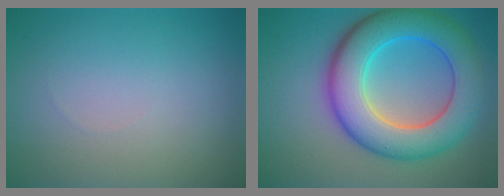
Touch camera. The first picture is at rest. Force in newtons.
{"total": 10.0, "press": 10.0, "slide": 0.4}